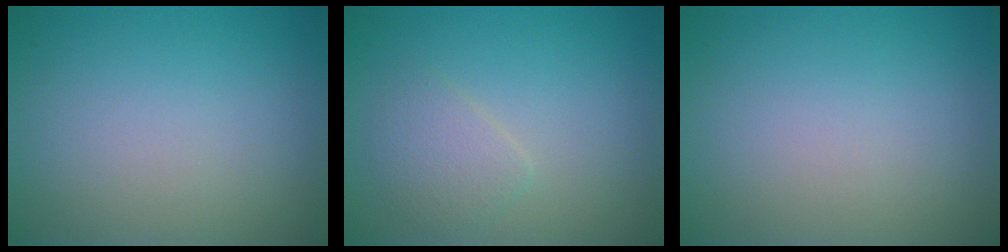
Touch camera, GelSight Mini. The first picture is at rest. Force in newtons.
{"total": 2.0, "press": 2.0, "slide": 0.0}
{"total": 0.0}